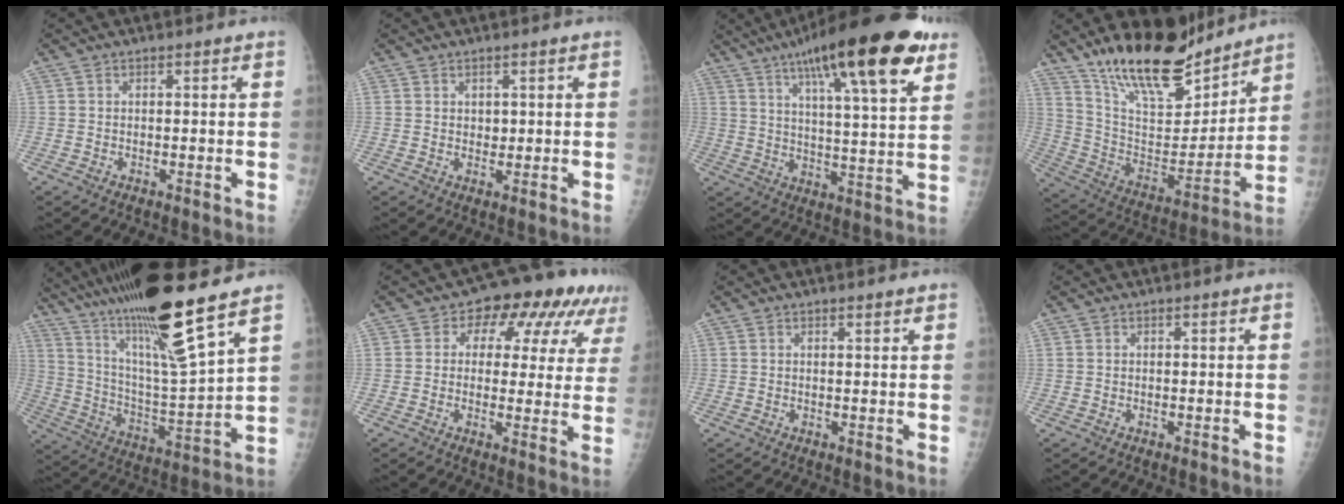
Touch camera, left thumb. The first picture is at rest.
{"total": 1.6, "force": [0.7, 1.2, 0.7], "torque": [0.001, -0.005, 0.012]}
{"total": 23.3, "force": [13.1, 5.0, 18.6], "torque": [-0.278, -0.026, 0.197]}
{"total": 21.9, "force": [17.5, 7.4, 10.8], "torque": [-0.143, -0.102, 0.307]}
{"total": 22.5, "force": [15.9, 1.5, 15.9], "torque": [-0.275, -0.064, 0.292]}
{"total": 13.6, "force": [6.3, 8.3, 8.7], "torque": [-0.058, 0.004, 0.070]}
{"total": 1.1, "force": [0.9, 0.1, 0.7], "torque": [-0.006, -0.001, 0.014]}
{"total": 0.0}